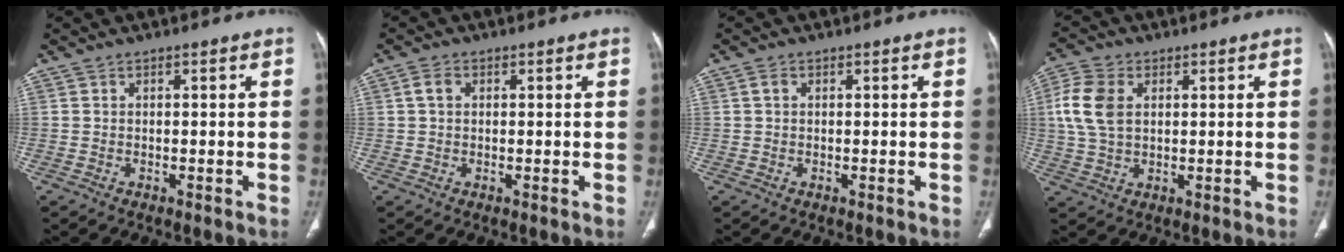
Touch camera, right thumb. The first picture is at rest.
{"total": 2.3, "force": [0.6, 1.6, 1.5], "torque": [-0.026, 0.006, 0.012]}
{"total": 1.2, "force": [0.3, 0.8, 0.8], "torque": [-0.015, 0.003, 0.007]}
{"total": 8.9, "force": [1.9, 5.8, 6.4], "torque": [-0.140, 0.006, 0.038]}